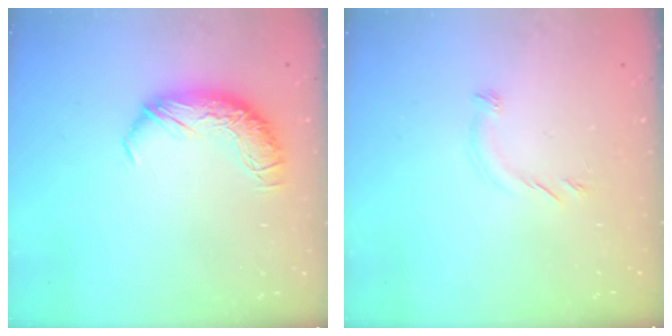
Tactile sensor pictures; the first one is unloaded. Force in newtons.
{"total": 5.2, "press": 5.1, "slide": 1.1}